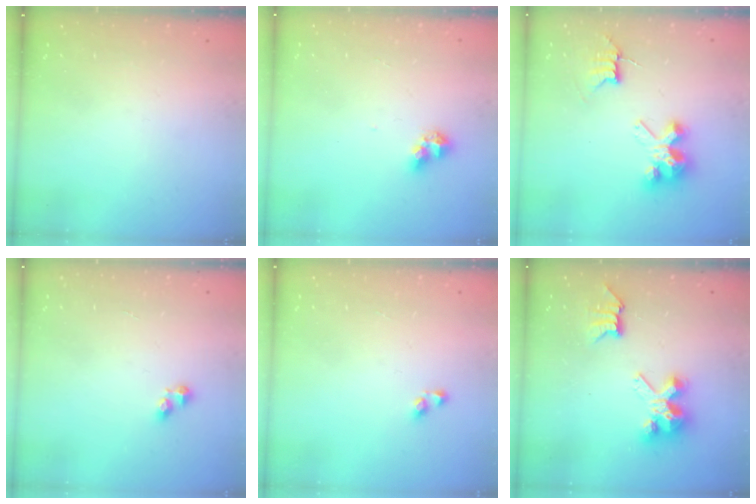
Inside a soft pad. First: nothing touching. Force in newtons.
{"total": 6.7, "press": 6.7, "slide": 0.9}
{"total": 7.3, "press": 7.3, "slide": 0.6}
{"total": 2.8, "press": 2.8, "slide": 0.4}
{"total": 2.9, "press": 2.9, "slide": 0.2}
{"total": 7.6, "press": 7.6, "slide": 0.2}